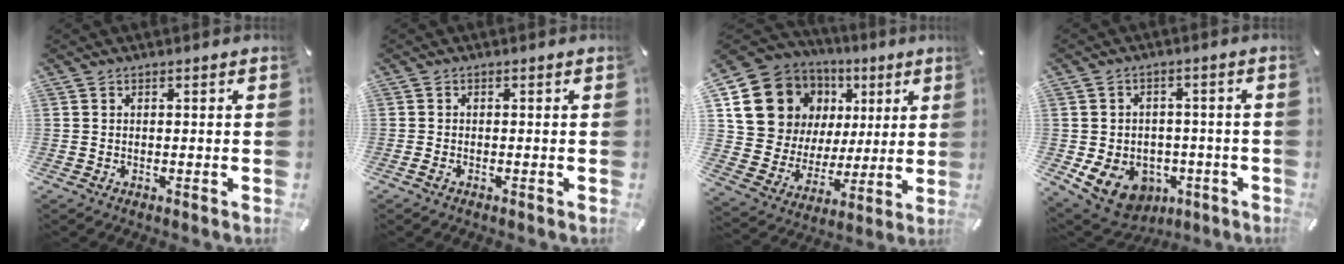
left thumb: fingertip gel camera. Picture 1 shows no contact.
{"total": 0.8, "force": [-0.6, 0.2, 0.4], "torque": [-0.010, -0.002, -0.011]}
{"total": 15.9, "force": [6.7, 13.3, 5.4], "torque": [-0.091, -0.040, 0.146]}
{"total": 11.1, "force": [-4.2, 8.9, 5.1], "torque": [-0.087, 0.023, -0.068]}